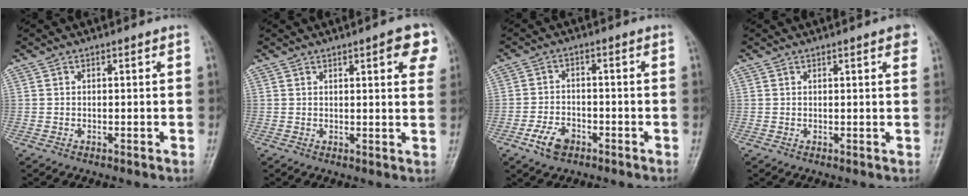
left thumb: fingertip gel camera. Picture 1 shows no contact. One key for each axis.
{"total": 6.8, "fx": 3.2, "fy": 1.8, "fz": 5.7, "tx": -0.050, "ty": -0.008, "tz": 0.033}
{"total": 5.3, "fx": -2.9, "fy": 3.3, "fz": 2.9, "tx": -0.051, "ty": 0.016, "tz": -0.052}
{"total": 2.3, "fx": 1.3, "fy": 0.4, "fz": 1.9, "tx": -0.021, "ty": -0.002, "tz": 0.012}